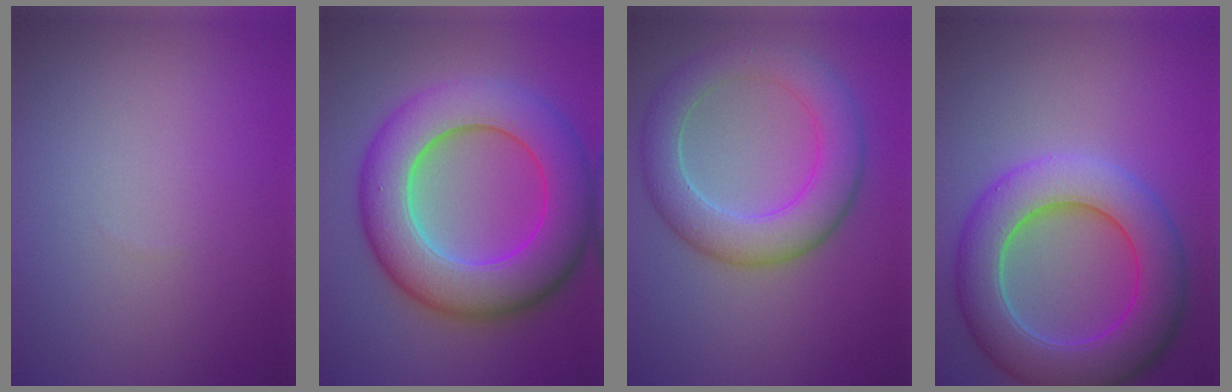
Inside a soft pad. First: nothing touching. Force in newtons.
{"total": 11.1, "press": 11.1, "slide": 0.3}
{"total": 6.1, "press": 6.1, "slide": 0.4}
{"total": 8.9, "press": 8.8, "slide": 0.7}